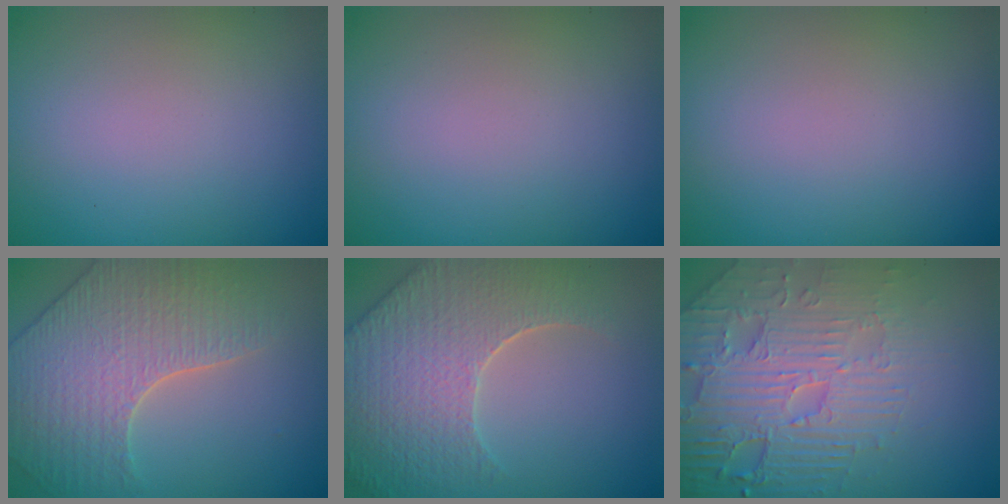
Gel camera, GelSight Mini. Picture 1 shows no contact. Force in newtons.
{"total": 0.0}
{"total": 0.0}
{"total": 4.5, "press": 4.3, "slide": 1.1}
{"total": 7.4, "press": 5.7, "slide": 4.8}
{"total": 6.0, "press": 5.2, "slide": 3.0}